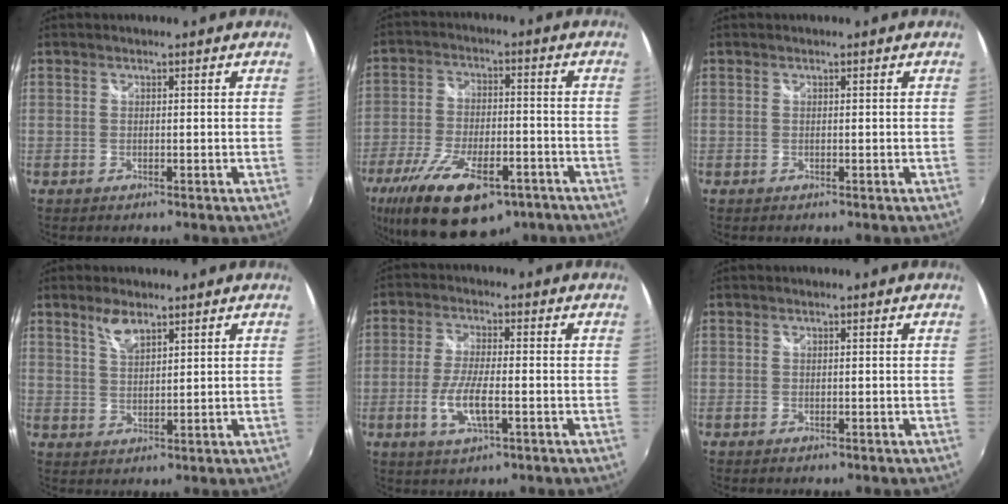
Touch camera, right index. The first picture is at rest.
{"total": 20.9, "force": [-13.1, 8.7, 13.7], "torque": [-0.278, -0.044, -0.205]}
{"total": 0.0}
{"total": 4.2, "force": [3.1, 1.5, 2.6], "torque": [-0.045, 0.001, 0.057]}
{"total": 7.7, "force": [-2.4, 2.1, 7.0], "torque": [-0.146, -0.009, -0.045]}
{"total": 0.0}